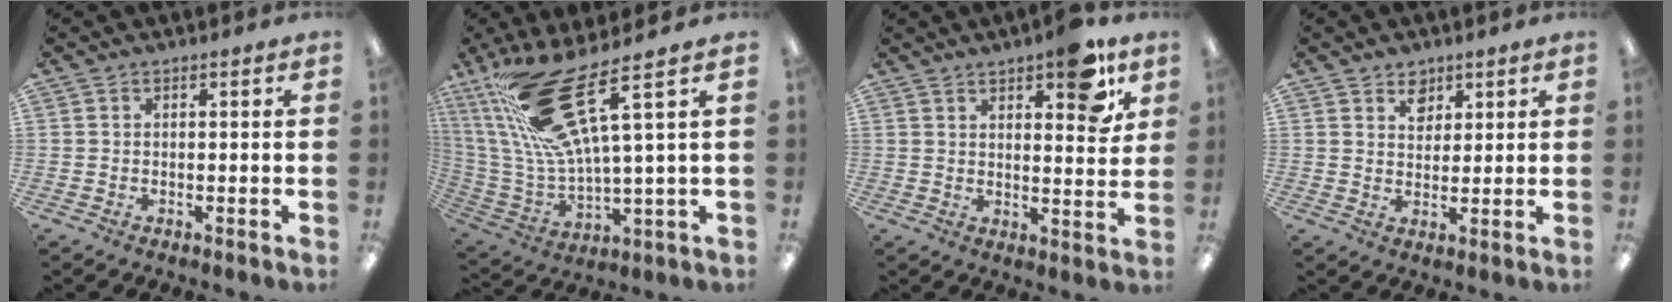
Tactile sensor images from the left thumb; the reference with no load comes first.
{"total": 23.5, "force": [12.3, 6.4, 19.0], "torque": [-0.389, -0.049, 0.211]}
{"total": 10.4, "force": [6.8, 3.7, 7.0], "torque": [-0.078, -0.032, 0.108]}
{"total": 4.7, "force": [3.3, 3.2, 0.8], "torque": [0.003, -0.015, 0.056]}